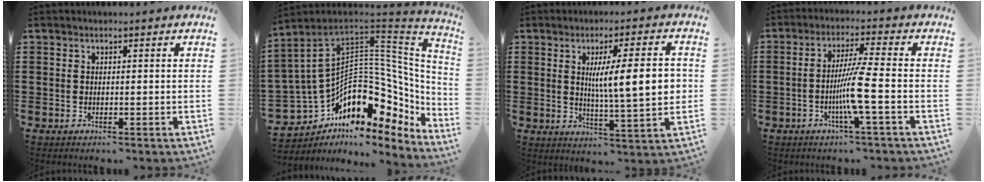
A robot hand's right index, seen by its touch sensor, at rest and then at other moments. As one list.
[{"total": 11.1, "force": [-0.7, 8.9, 6.6], "torque": [-0.140, -0.039, -0.017]}, {"total": 10.5, "force": [1.5, 1.8, 10.2], "torque": [-0.167, -0.004, 0.017]}, {"total": 7.0, "force": [-2.1, -0.6, 6.6], "torque": [-0.128, -0.015, -0.046]}]